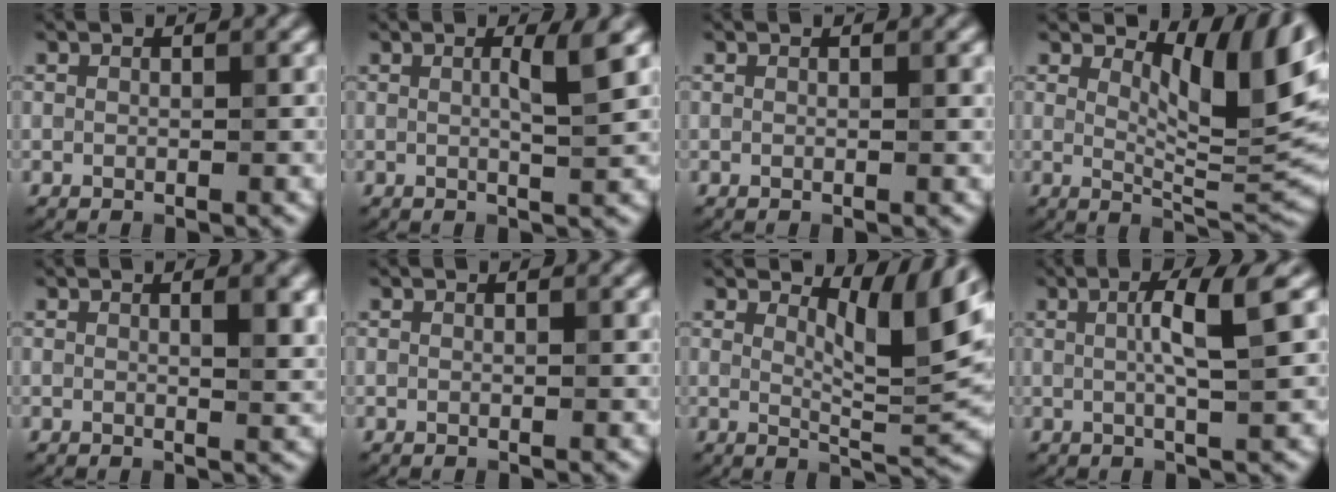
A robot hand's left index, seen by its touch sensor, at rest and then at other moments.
{"total": 2.6, "force": [0.6, 0.4, 2.5], "torque": [-0.037, -0.001, 0.003]}
{"total": 0.0}
{"total": 8.2, "force": [3.6, 3.0, 6.8], "torque": [-0.095, -0.010, 0.058]}
{"total": 2.8, "force": [0.8, 0.8, 2.5], "torque": [-0.027, 0.000, 0.011]}
{"total": 0.0}
{"total": 5.3, "force": [3.0, 1.3, 4.2], "torque": [-0.066, -0.008, 0.044]}
{"total": 4.2, "force": [0.8, 0.6, 4.1], "torque": [-0.065, 0.005, 0.008]}